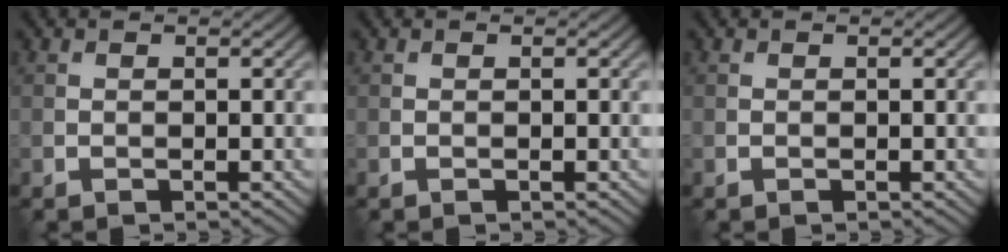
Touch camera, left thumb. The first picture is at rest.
{"total": 0.0}
{"total": 0.0}